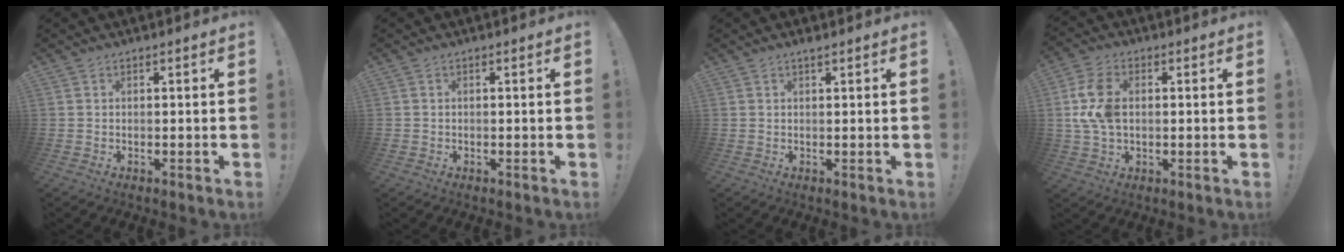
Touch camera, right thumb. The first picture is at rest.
{"total": 0.6, "force": [-0.2, 0.5, 0.0], "torque": [0.001, 0.002, -0.003]}
{"total": 1.0, "force": [0.8, -0.2, 0.6], "torque": [-0.011, 0.000, 0.014]}
{"total": 10.9, "force": [0.9, 7.2, 8.1], "torque": [-0.161, 0.004, 0.020]}